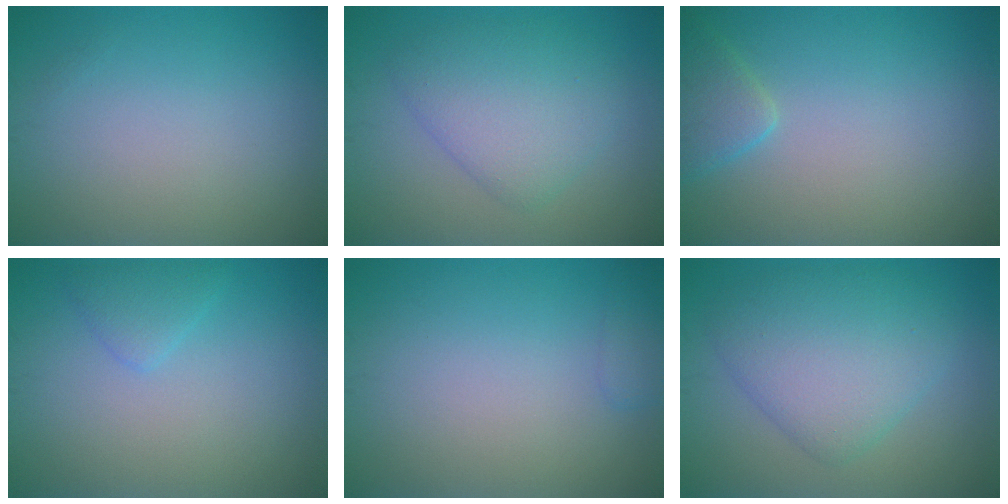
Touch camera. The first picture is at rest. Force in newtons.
{"total": 4.9, "press": 4.9, "slide": 0.3}
{"total": 2.3, "press": 2.3, "slide": 0.2}
{"total": 1.6, "press": 1.6, "slide": 0.1}
{"total": 1.1, "press": 1.1, "slide": 0.1}
{"total": 6.0, "press": 6.0, "slide": 0.1}